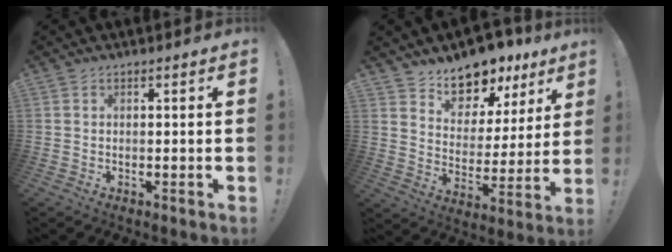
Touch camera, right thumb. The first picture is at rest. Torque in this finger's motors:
{"motor_torque": [1.09, 1.83, 0.26, 0.13, 0.05]}